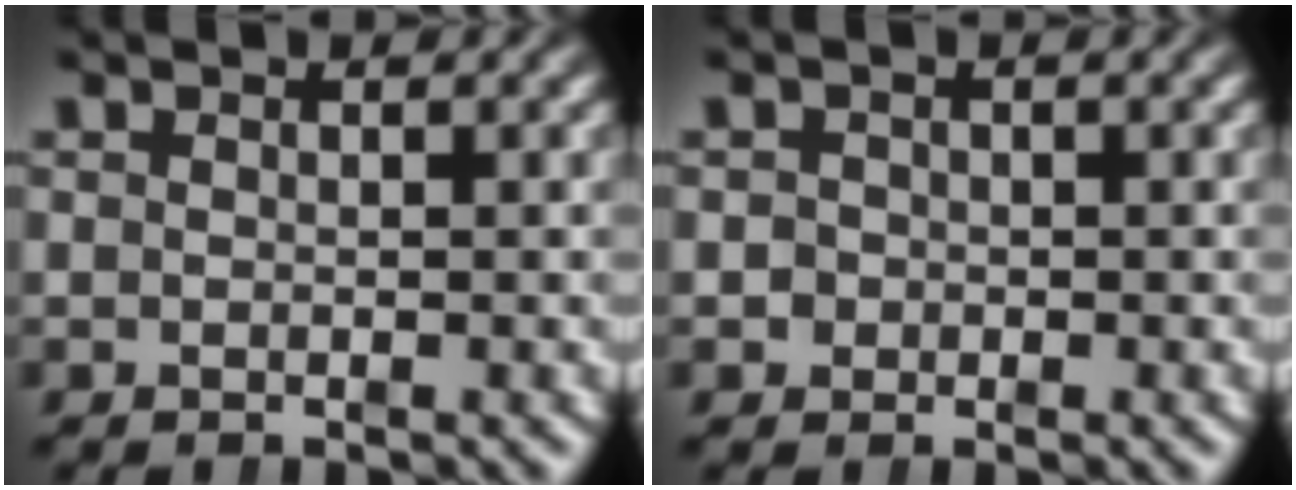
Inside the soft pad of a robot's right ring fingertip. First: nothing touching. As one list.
[{"total": 2.1, "force": [-0.4, 2.0, 0.2], "torque": [-0.015, -0.007, -0.009]}]